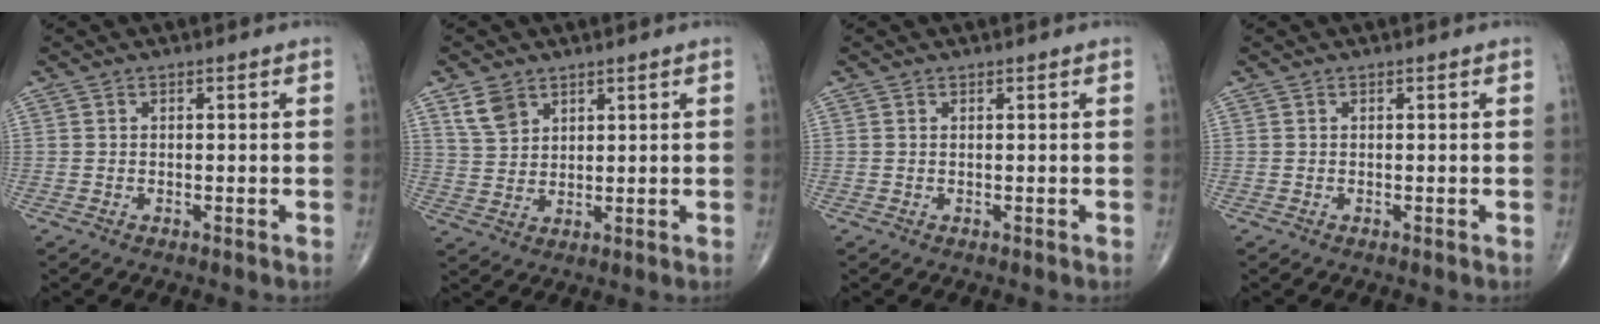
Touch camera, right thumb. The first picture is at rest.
{"total": 5.2, "force": [3.2, 3.4, 2.2], "torque": [-0.030, -0.013, 0.070]}
{"total": 0.0}
{"total": 0.0}